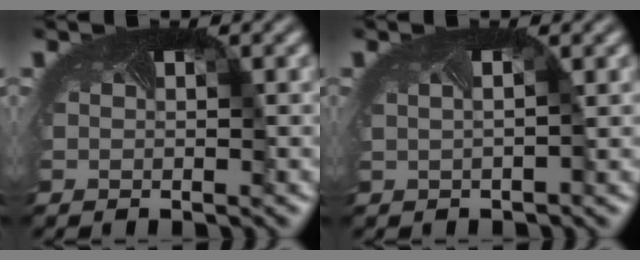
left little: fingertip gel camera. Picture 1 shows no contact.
{"total": 1.3, "force": [0.5, 0.9, 0.7], "torque": [0.006, 0.020, -0.005]}